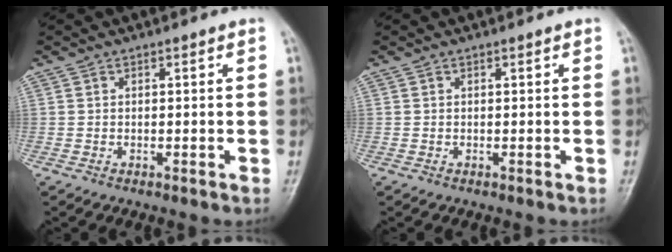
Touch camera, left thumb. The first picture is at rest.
{"total": 0.0}